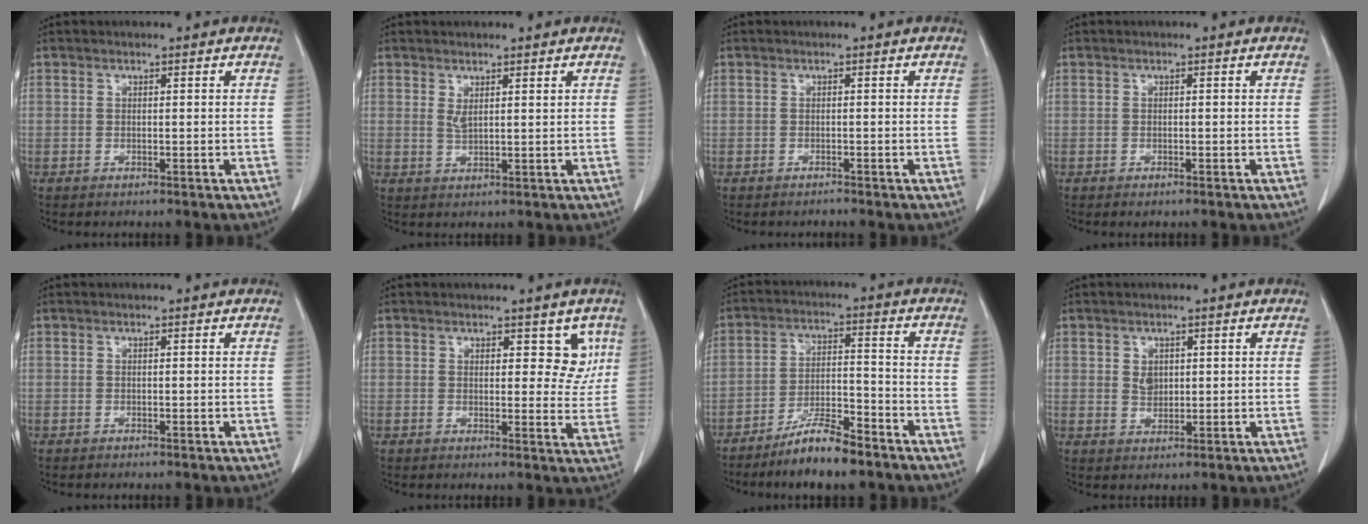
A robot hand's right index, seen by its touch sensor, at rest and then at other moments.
{"total": 1.7, "force": [1.0, 0.4, 1.4], "torque": [-0.032, -0.003, 0.024]}
{"total": 0.6, "force": [-0.6, 0.0, 0.0], "torque": [-0.004, -0.002, -0.011]}
{"total": 0.7, "force": [-0.6, 0.2, 0.5], "torque": [-0.011, -0.002, -0.006]}
{"total": 0.0}
{"total": 5.0, "force": [2.4, 2.8, 3.4], "torque": [-0.014, -0.004, 0.024]}
{"total": 9.2, "force": [-7.1, 1.4, 5.7], "torque": [-0.104, -0.010, -0.128]}
{"total": 2.4, "force": [0.6, 1.8, 1.4], "torque": [-0.023, -0.002, 0.014]}